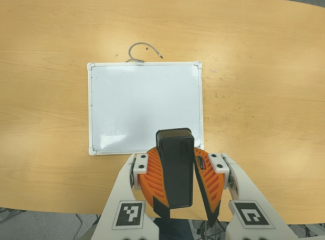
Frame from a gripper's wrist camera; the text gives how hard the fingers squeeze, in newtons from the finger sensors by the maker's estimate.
{"total": 10.9, "left": 10.5, "right": 11.2}